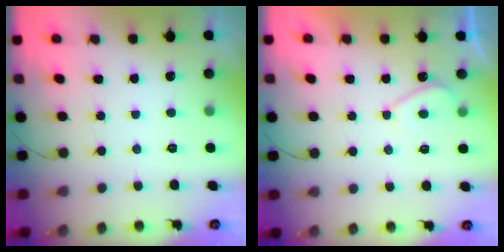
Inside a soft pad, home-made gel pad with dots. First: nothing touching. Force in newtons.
{"total": 2.9, "press": 2.9, "slide": 0.4}